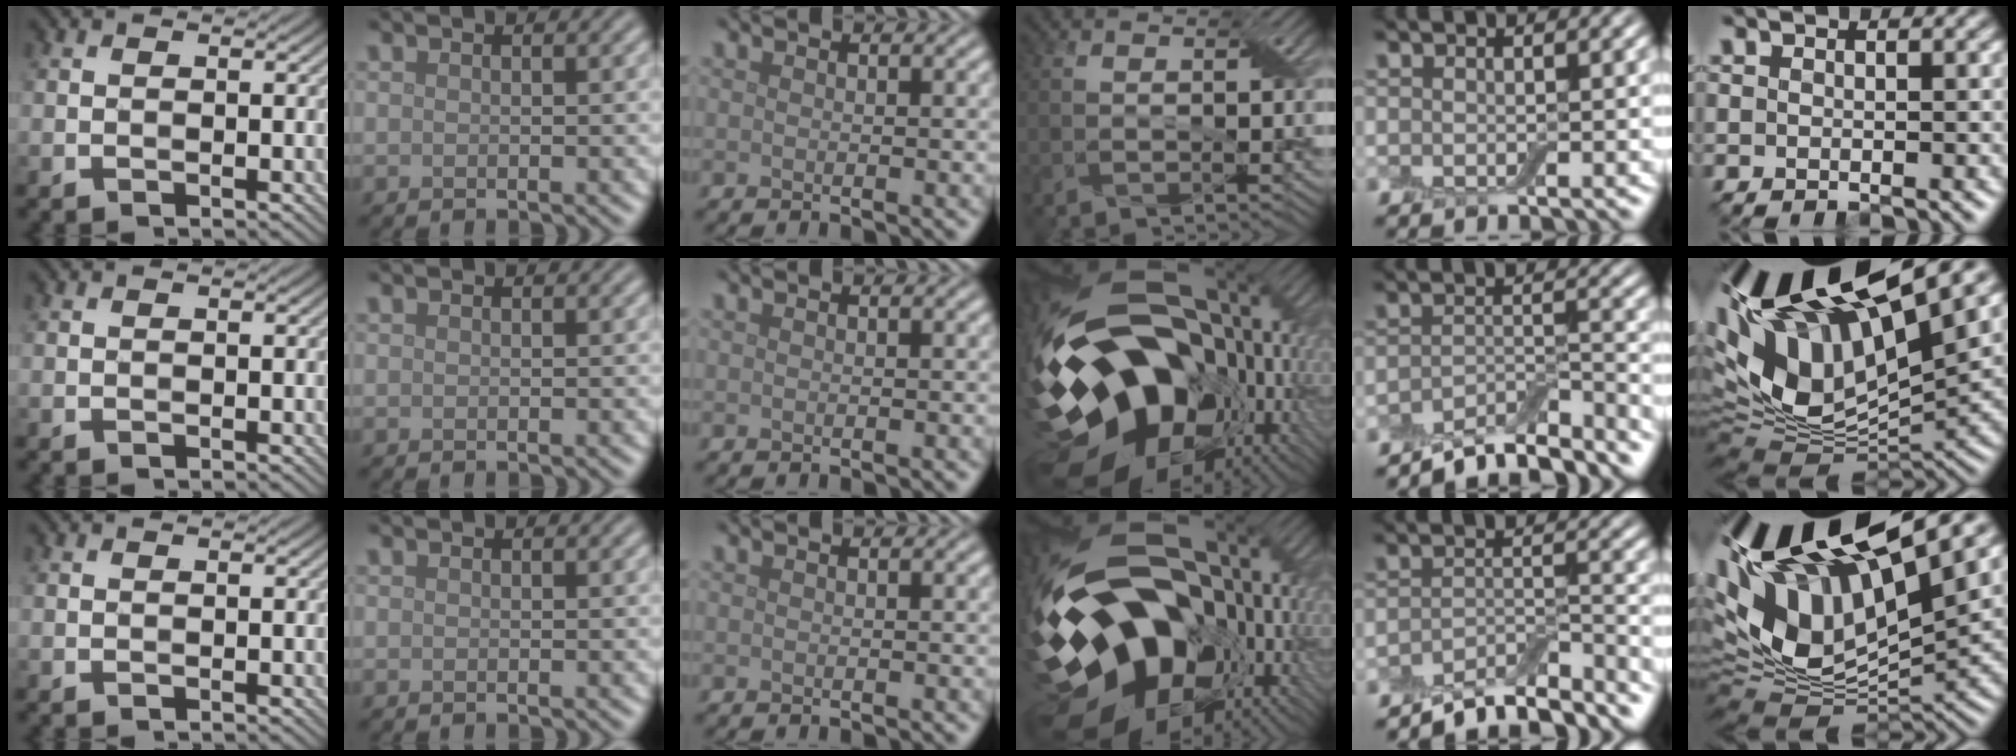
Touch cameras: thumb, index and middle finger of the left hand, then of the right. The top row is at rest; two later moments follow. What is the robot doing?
{"motion": "wrap", "object": "cling film"}